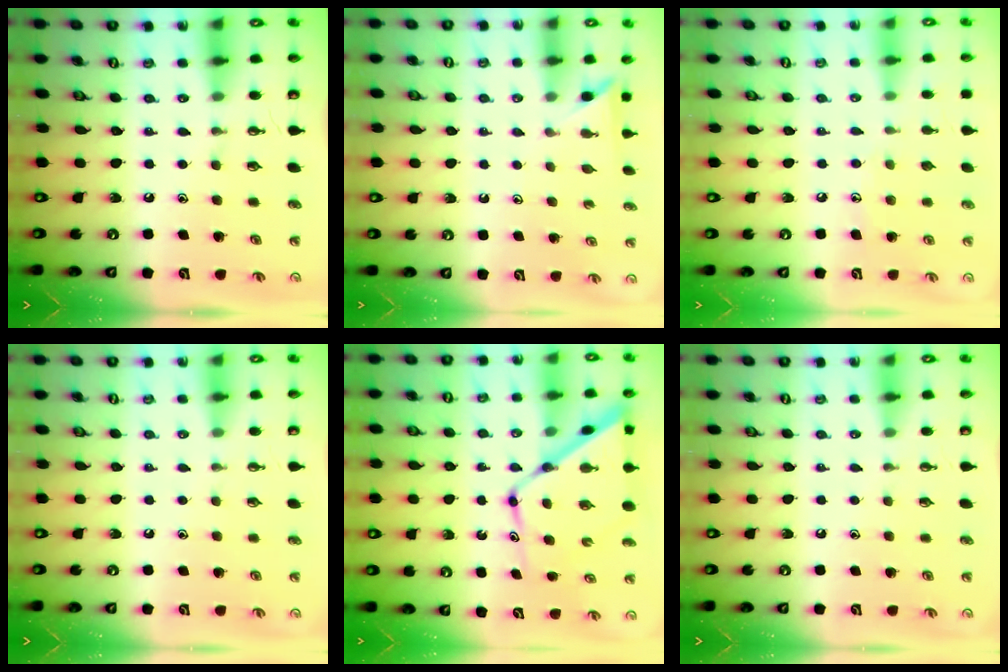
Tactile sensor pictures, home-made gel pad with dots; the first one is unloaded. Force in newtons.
{"total": 2.3, "press": 2.3, "slide": 0.2}
{"total": 5.1, "press": 5.1, "slide": 0.4}
{"total": 0.0}
{"total": 14.0, "press": 13.9, "slide": 1.2}
{"total": 0.0}